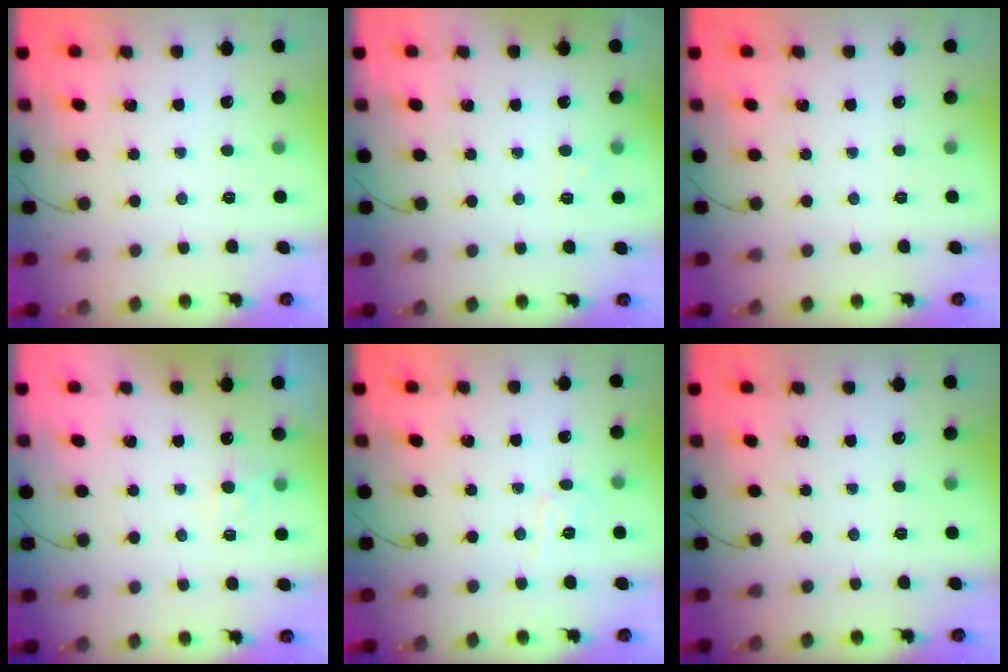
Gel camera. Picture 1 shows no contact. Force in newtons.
{"total": 3.7, "press": 3.5, "slide": 1.1}
{"total": 0.0}
{"total": 2.5, "press": 2.1, "slide": 1.5}
{"total": 4.7, "press": 4.4, "slide": 1.5}
{"total": 0.0}